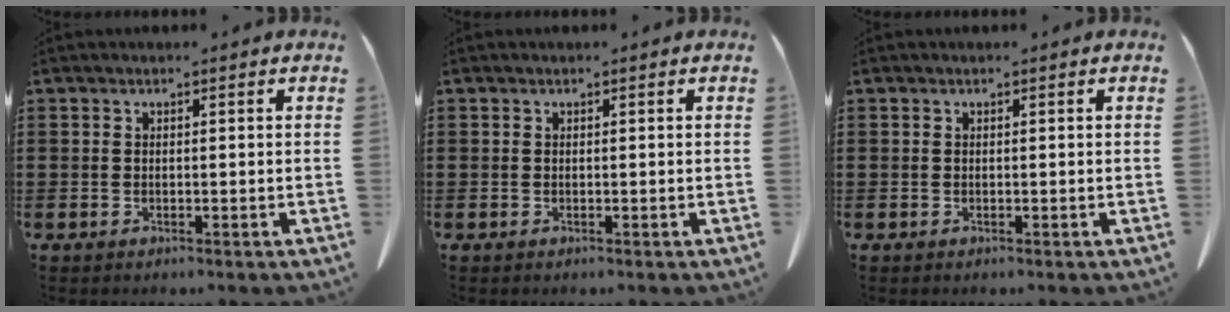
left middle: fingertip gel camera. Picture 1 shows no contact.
{"total": 0.0}
{"total": 0.0}